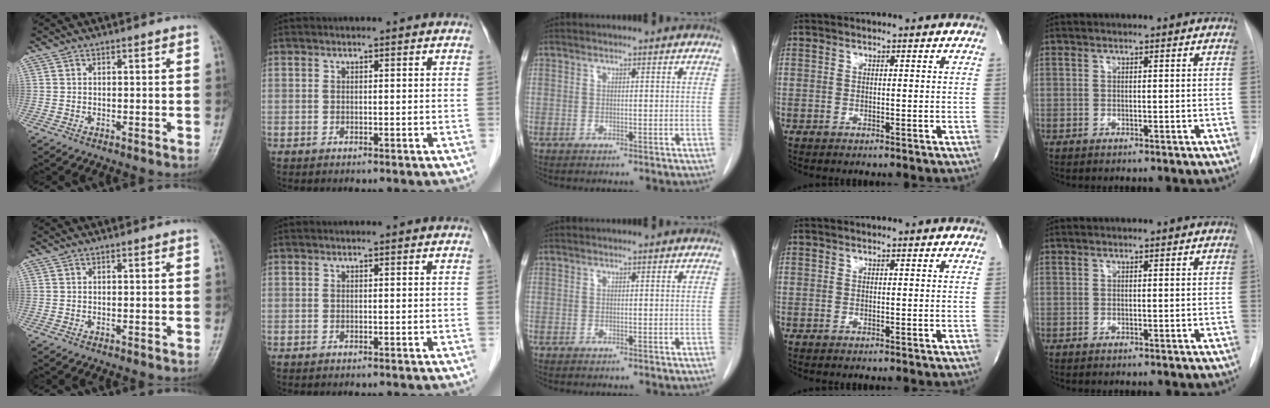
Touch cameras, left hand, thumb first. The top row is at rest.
{}